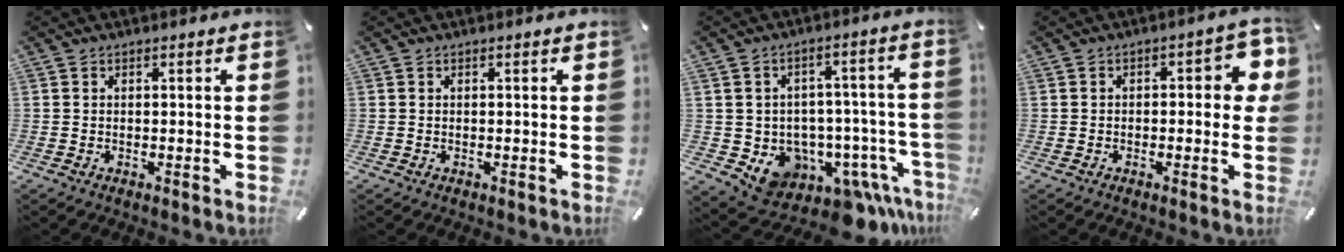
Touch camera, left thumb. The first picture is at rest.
{"total": 0.0}
{"total": 10.2, "force": [-5.0, 7.9, 4.0], "torque": [-0.033, -0.001, -0.071]}
{"total": 6.0, "force": [-0.2, 3.1, 5.2], "torque": [-0.062, 0.005, -0.010]}